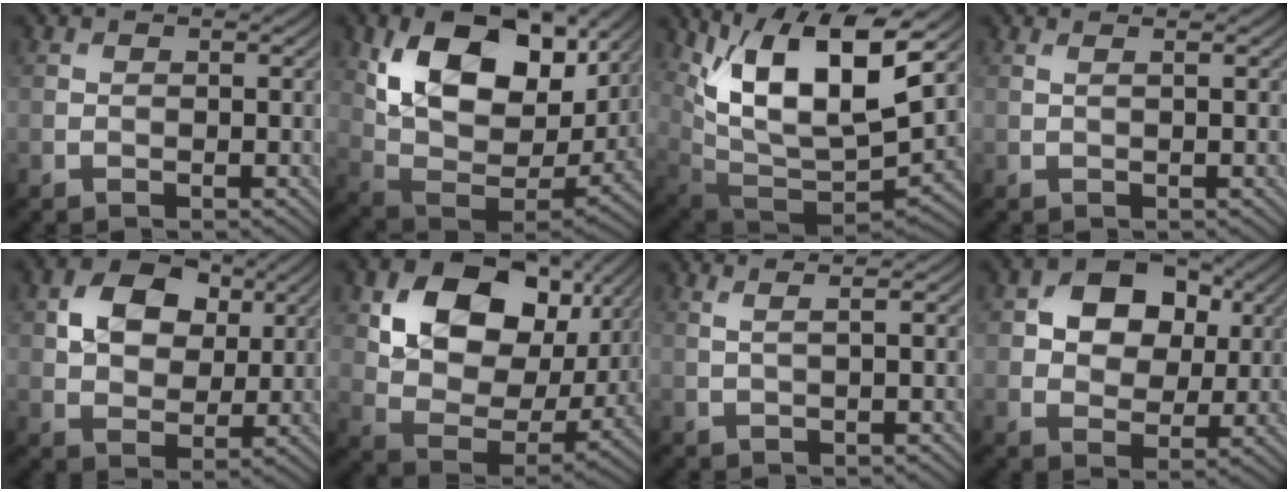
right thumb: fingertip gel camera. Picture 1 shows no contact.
{"total": 16.8, "force": [6.5, 10.2, 11.7], "torque": [-0.220, -0.007, 0.130]}
{"total": 14.7, "force": [6.5, 5.9, 11.8], "torque": [-0.230, -0.012, 0.128]}
{"total": 0.8, "force": [0.5, 0.1, 0.6], "torque": [-0.010, 0.003, 0.002]}
{"total": 8.0, "force": [2.6, 5.8, 4.9], "torque": [-0.105, 0.005, 0.034]}
{"total": 15.4, "force": [5.5, 10.5, 9.8], "torque": [-0.193, -0.007, 0.104]}
{"total": 2.3, "force": [1.2, 0.4, 1.8], "torque": [-0.027, 0.006, 0.005]}
{"total": 10.0, "force": [3.4, 7.3, 5.9], "torque": [-0.114, 0.019, 0.039]}